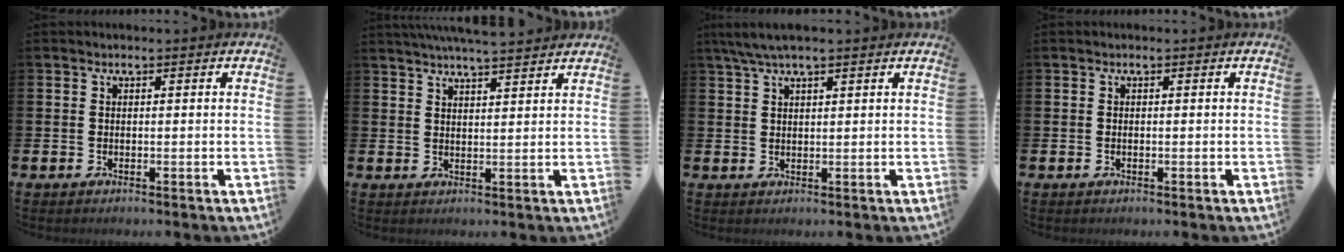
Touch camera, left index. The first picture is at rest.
{"total": 4.7, "force": [4.5, -0.2, 1.1], "torque": [-0.032, -0.015, 0.083]}
{"total": 3.7, "force": [2.9, 0.7, 2.3], "torque": [-0.058, 0.004, 0.054]}
{"total": 0.0}